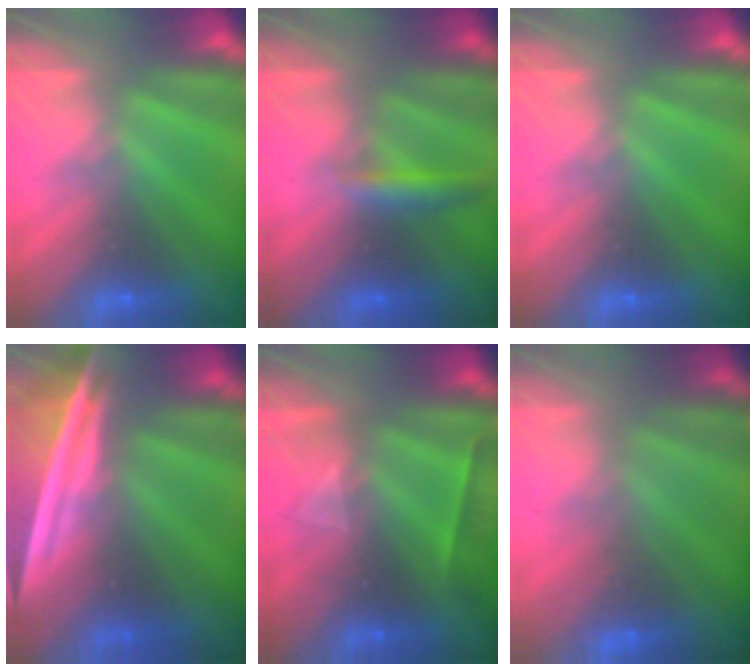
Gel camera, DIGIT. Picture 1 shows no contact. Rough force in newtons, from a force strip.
{"total": 2.8}
{"total": 0.0}
{"total": 7.1}
{"total": 2.3}
{"total": 2.5}